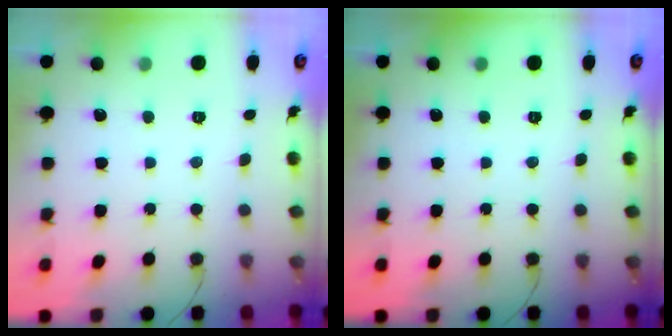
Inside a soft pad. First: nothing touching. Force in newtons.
{"total": 0.0}